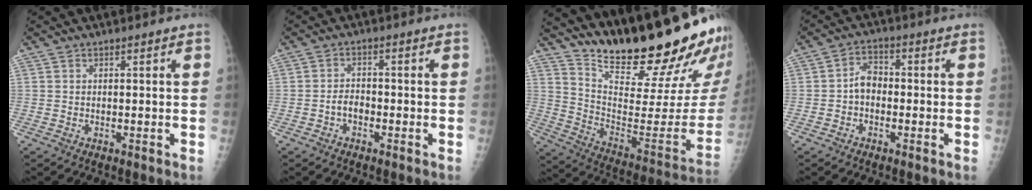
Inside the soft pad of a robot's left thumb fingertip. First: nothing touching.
{"total": 2.6, "force": [-1.2, 1.7, 1.6], "torque": [-0.019, 0.013, -0.025]}
{"total": 30.1, "force": [23.6, 5.6, 17.8], "torque": [-0.249, -0.155, 0.348]}
{"total": 4.3, "force": [-0.8, 3.3, 2.8], "torque": [-0.030, 0.018, -0.024]}